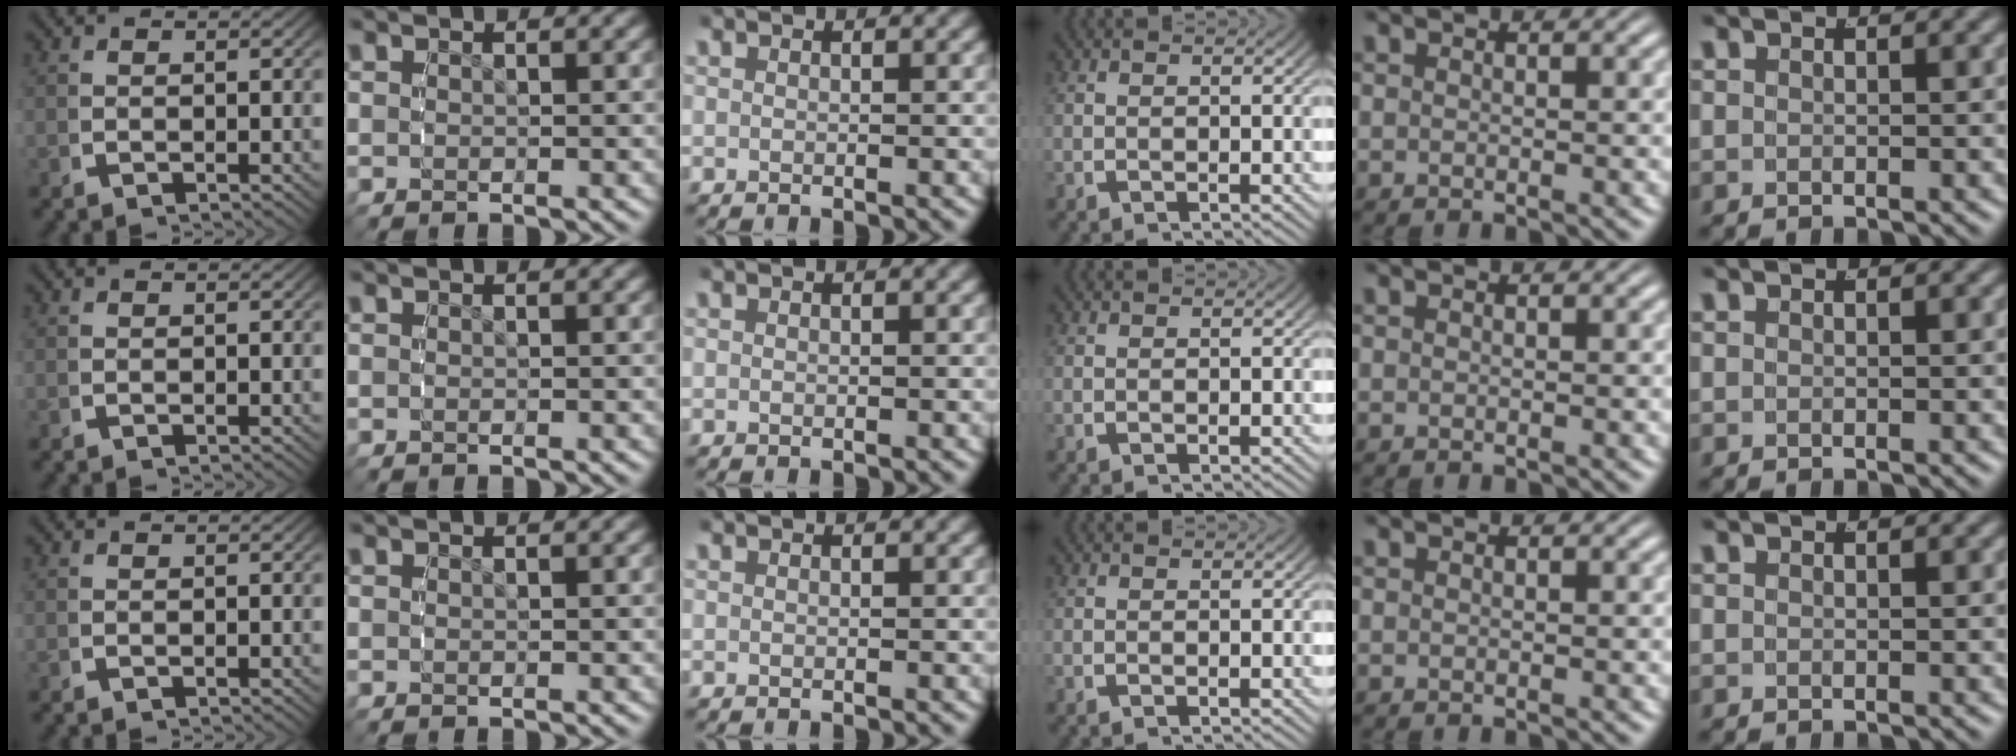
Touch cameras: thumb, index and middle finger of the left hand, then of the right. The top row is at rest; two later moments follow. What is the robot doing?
{"motion": "reach", "object": "toothpaste"}